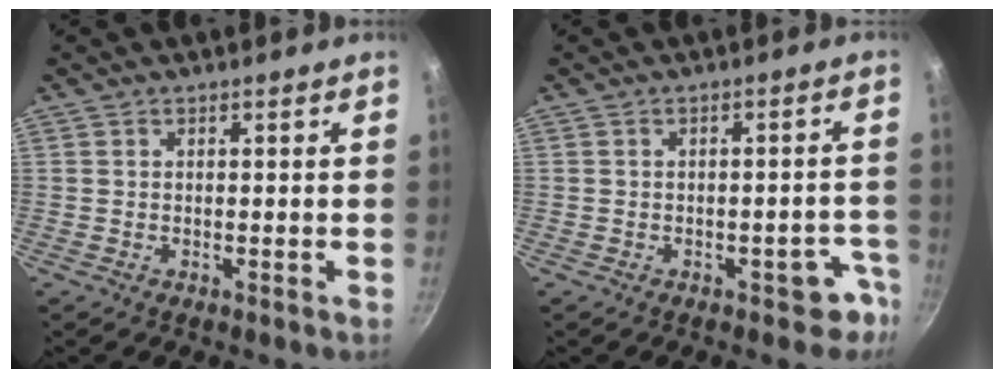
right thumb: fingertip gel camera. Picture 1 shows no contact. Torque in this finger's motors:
{"motor_torque": [2.58, 2.44, 0.60, -0.42, 0.14]}